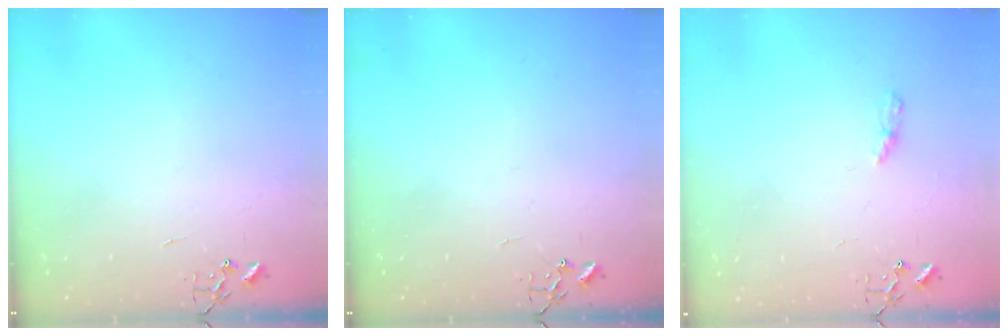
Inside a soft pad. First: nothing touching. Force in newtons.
{"total": 0.0}
{"total": 4.2, "press": 4.2, "slide": 0.5}